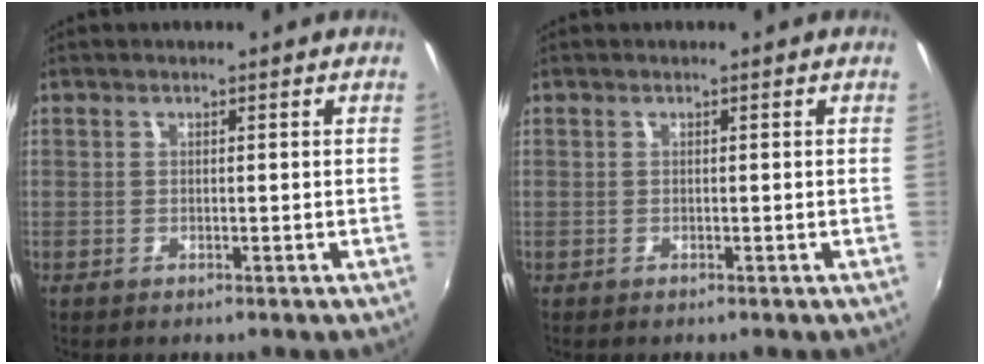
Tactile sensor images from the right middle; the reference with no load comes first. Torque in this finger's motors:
{"motor_torque": [0.07, -0.19, 0.05, 0.00]}